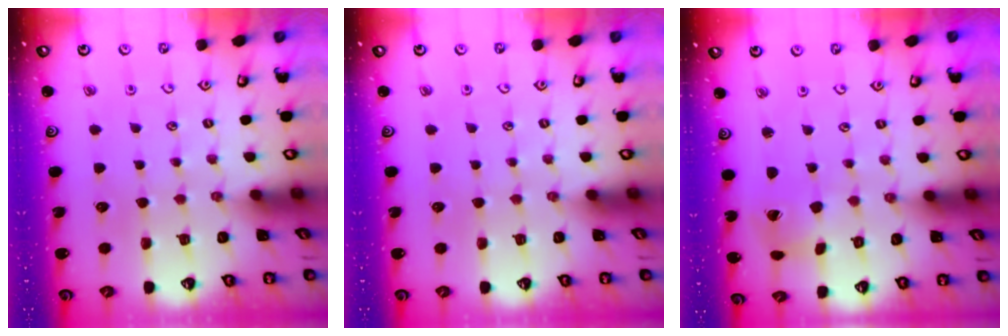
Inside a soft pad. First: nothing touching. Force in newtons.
{"total": 0.0}
{"total": 2.7, "press": 2.6, "slide": 0.4}